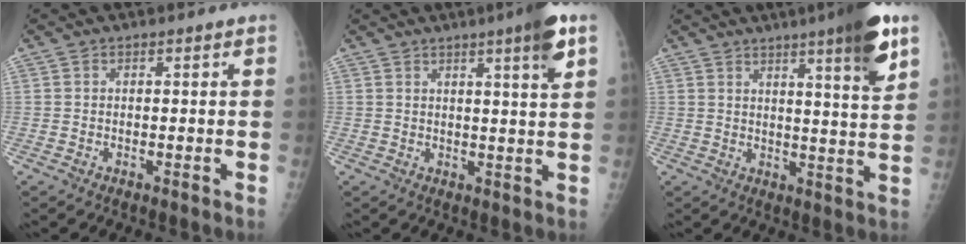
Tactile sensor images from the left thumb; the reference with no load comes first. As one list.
[{"total": 6.6, "force": [3.6, 0.1, 5.6], "torque": [-0.078, -0.019, 0.049]}, {"total": 11.7, "force": [6.7, 1.0, 9.5], "torque": [-0.125, -0.033, 0.090]}]